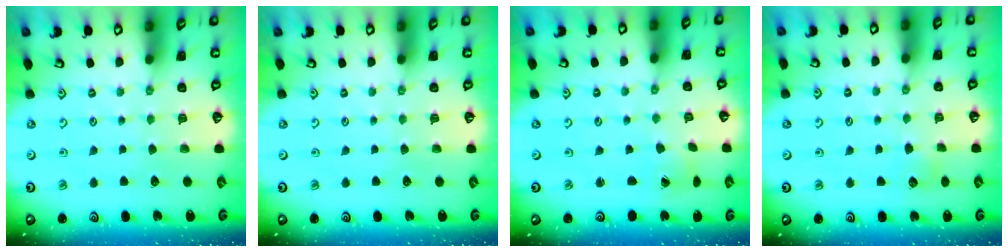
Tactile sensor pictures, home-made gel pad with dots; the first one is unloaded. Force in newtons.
{"total": 0.0}
{"total": 2.2, "press": 2.2, "slide": 0.2}
{"total": 4.3, "press": 4.3, "slide": 0.5}